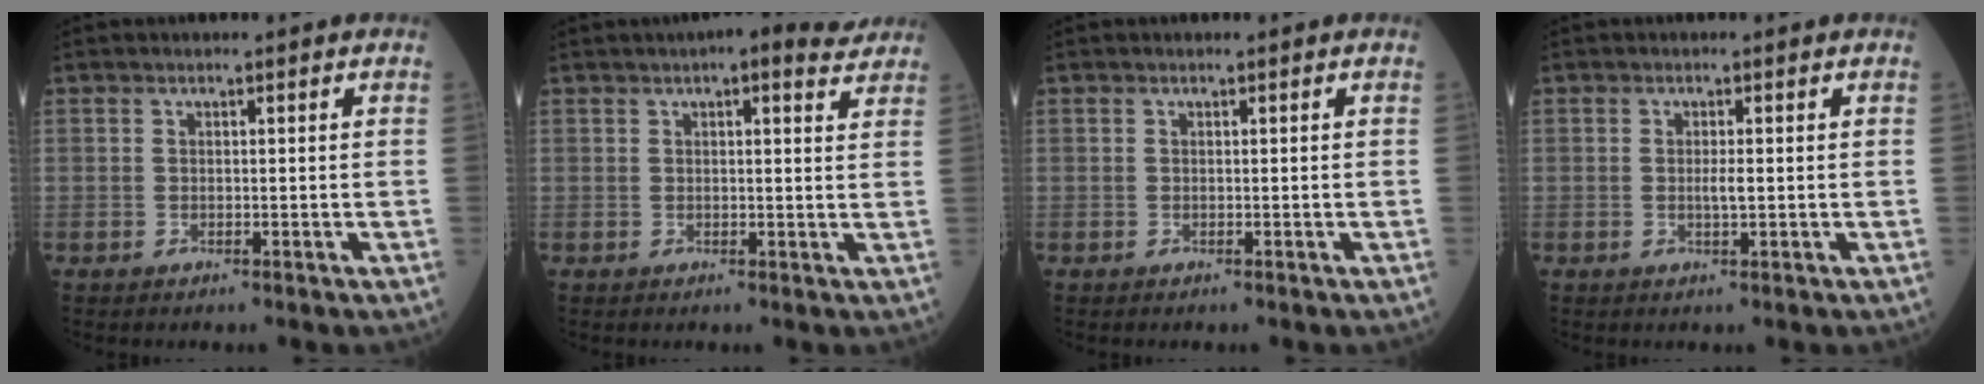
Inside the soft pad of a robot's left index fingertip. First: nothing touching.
{"total": 7.1, "force": [5.7, 1.6, 3.9], "torque": [-0.051, 0.018, 0.062]}
{"total": 0.0}
{"total": 1.4, "force": [-0.1, 0.2, 1.4], "torque": [-0.029, -0.003, -0.001]}